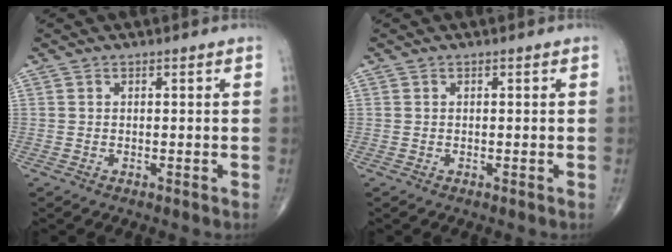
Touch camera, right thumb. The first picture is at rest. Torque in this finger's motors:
{"motor_torque": [0.08, 0.08, -0.02, 0.01, 0.07]}